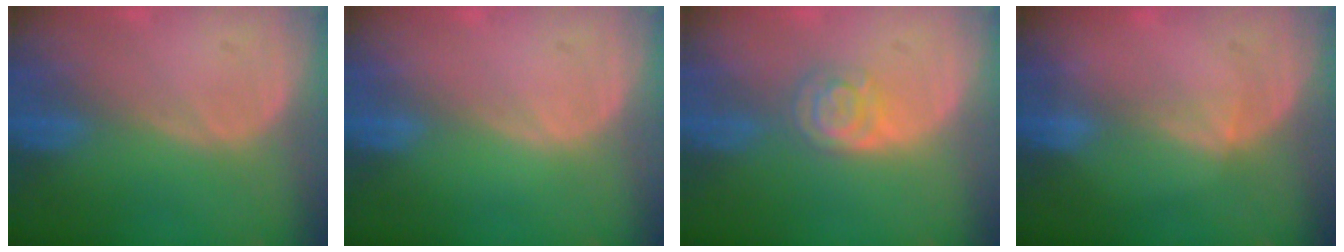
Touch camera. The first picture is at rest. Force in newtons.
{"total": 0.0}
{"total": 4.3, "press": 3.9, "slide": 1.9}
{"total": 1.7, "press": 1.3, "slide": 1.1}